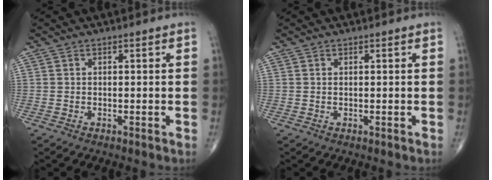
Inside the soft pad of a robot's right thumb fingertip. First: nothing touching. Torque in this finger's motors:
{"motor_torque": [-0.08, 0.27, -0.19, 0.01, 0.01]}